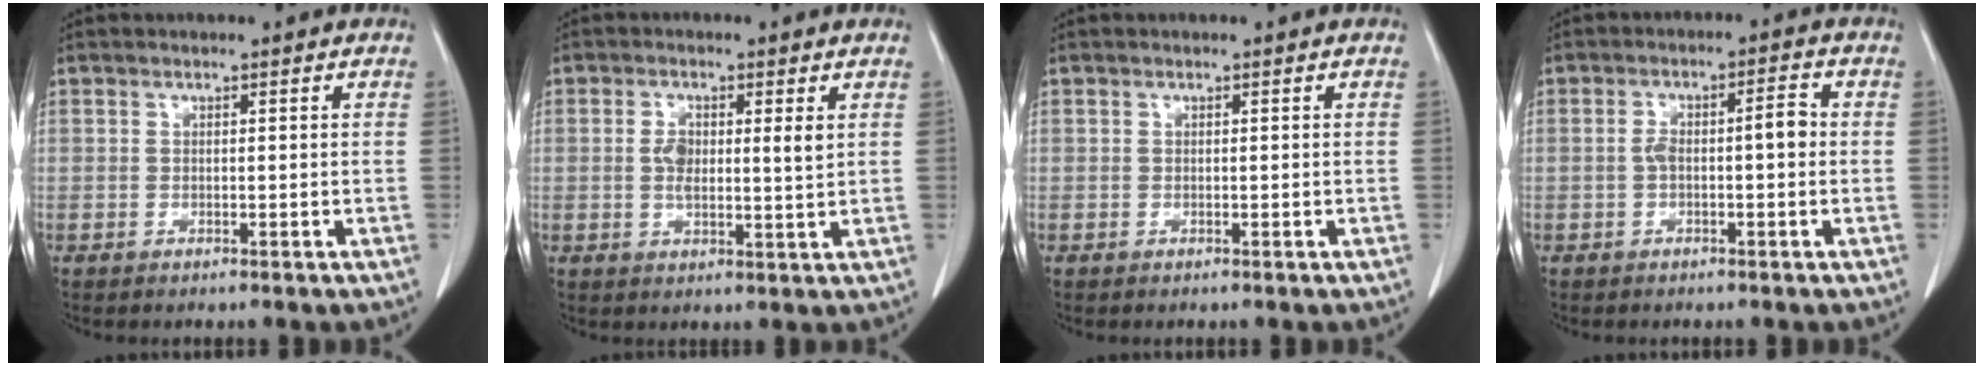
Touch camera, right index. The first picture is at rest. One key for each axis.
{"total": 5.0, "fx": 1.1, "fy": 1.5, "fz": 4.6, "tx": -0.080, "ty": 0.002, "tz": 0.017}
{"total": 0.0}
{"total": 4.7, "fx": -0.3, "fy": 1.3, "fz": 4.5, "tx": -0.083, "ty": 0.023, "tz": -0.003}